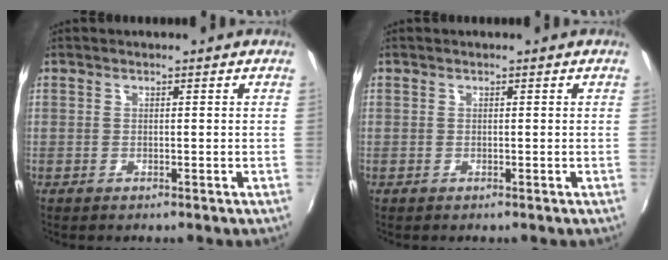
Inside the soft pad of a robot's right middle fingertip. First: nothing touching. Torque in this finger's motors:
{"motor_torque": [0.00, 0.00, 0.00, 0.00]}